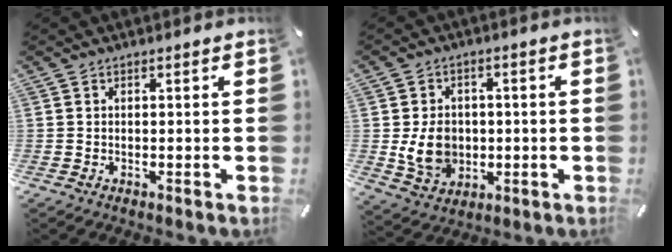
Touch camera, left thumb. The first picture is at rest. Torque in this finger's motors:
{"motor_torque": [1.43, 1.47, 0.29, -0.14, 0.20]}